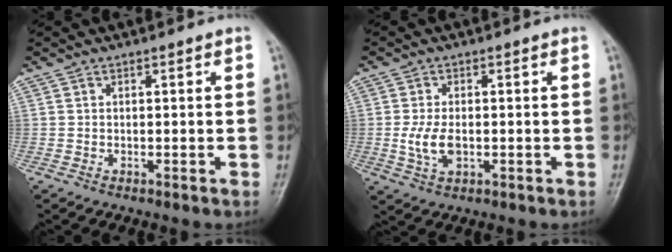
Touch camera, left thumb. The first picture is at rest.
{"total": 5.0, "force": [-0.6, 2.7, 4.1], "torque": [-0.090, -0.004, -0.010]}